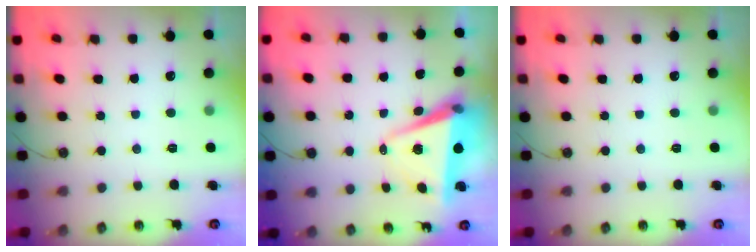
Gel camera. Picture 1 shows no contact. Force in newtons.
{"total": 7.2, "press": 5.6, "slide": 4.5}
{"total": 0.0}